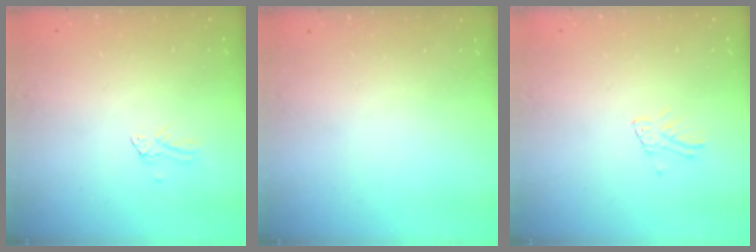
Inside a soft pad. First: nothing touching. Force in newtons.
{"total": 0.0}
{"total": 3.7, "press": 3.6, "slide": 0.3}